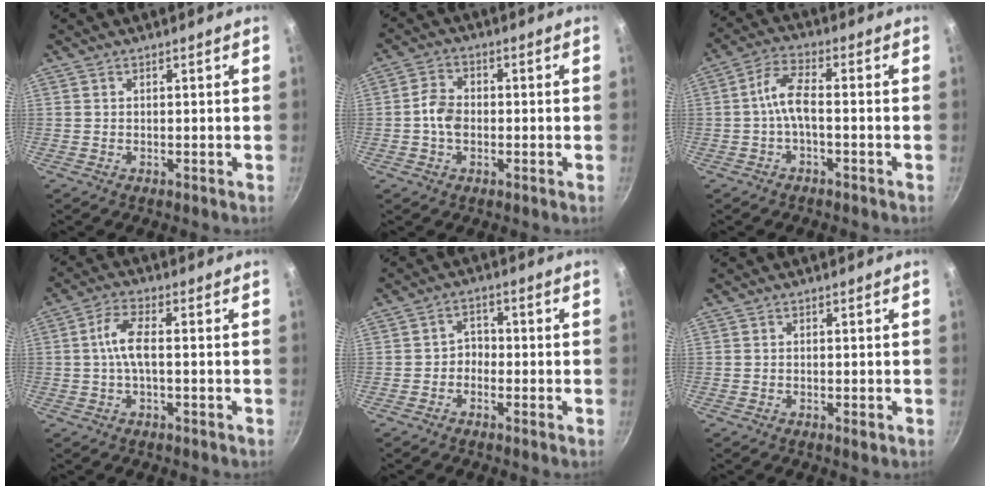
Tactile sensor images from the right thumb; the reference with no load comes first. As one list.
[{"total": 5.1, "force": [-0.9, 3.7, 3.4], "torque": [-0.056, 0.019, -0.024]}, {"total": 5.7, "force": [-1.5, 2.1, 5.1], "torque": [-0.113, 0.028, -0.038]}, {"total": 5.7, "force": [-0.3, 2.1, 5.2], "torque": [-0.120, 0.016, -0.013]}, {"total": 2.9, "force": [-1.2, 2.3, 1.3], "torque": [-0.002, 0.020, -0.027]}, {"total": 1.1, "force": [-0.5, 0.4, 0.9], "torque": [-0.017, 0.000, -0.009]}]